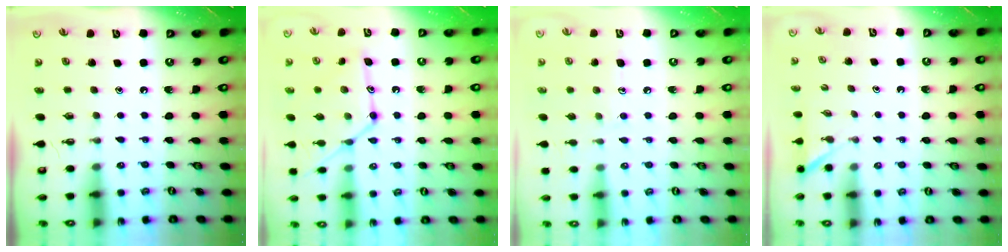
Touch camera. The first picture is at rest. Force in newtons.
{"total": 15.5, "press": 15.5, "slide": 1.3}
{"total": 8.9, "press": 8.9, "slide": 0.5}
{"total": 1.5, "press": 1.5, "slide": 0.1}